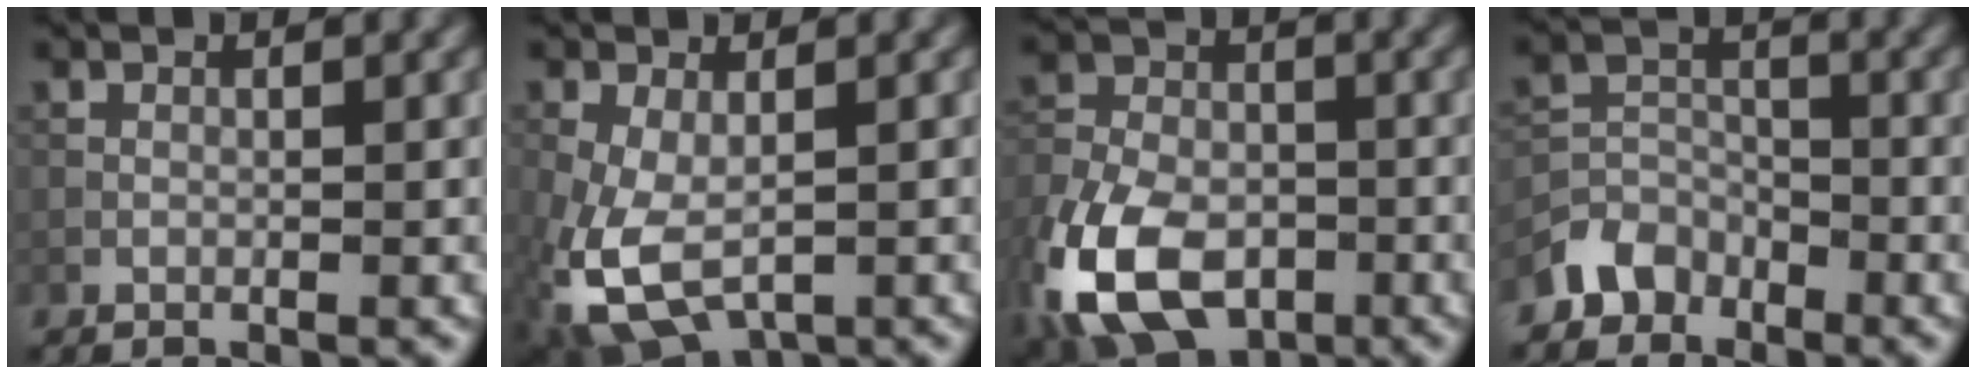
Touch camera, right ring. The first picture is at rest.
{"total": 7.9, "force": [-2.5, 4.3, 6.2], "torque": [-0.159, -0.024, -0.037]}
{"total": 12.3, "force": [-5.6, 7.5, 8.0], "torque": [-0.186, -0.027, -0.116]}
{"total": 3.3, "force": [-2.6, 2.0, 0.3], "torque": [-0.002, 0.003, -0.056]}